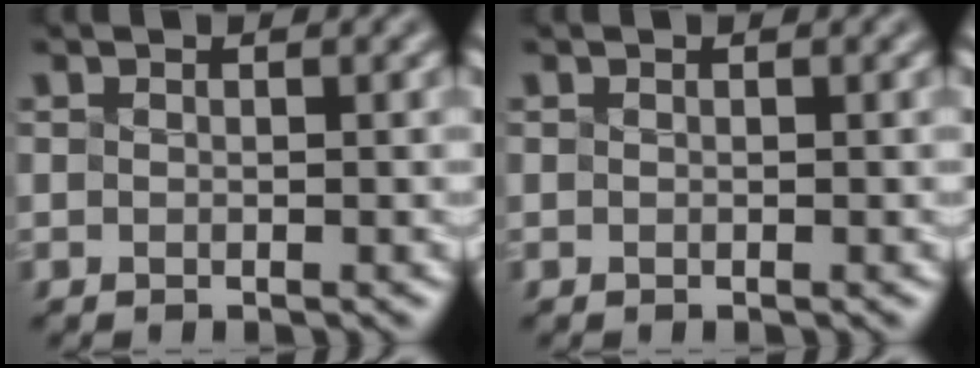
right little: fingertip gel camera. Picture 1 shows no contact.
{"total": 0.0}